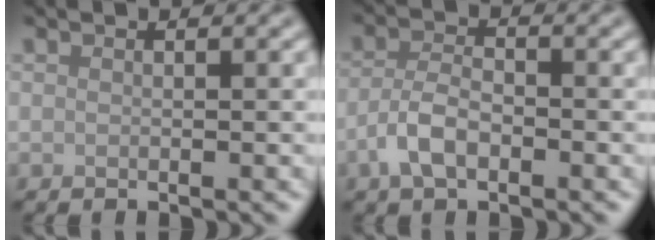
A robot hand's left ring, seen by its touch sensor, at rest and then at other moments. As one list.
[{"total": 3.3, "force": [-1.6, 1.6, 2.3], "torque": [-0.047, 0.003, -0.039]}]